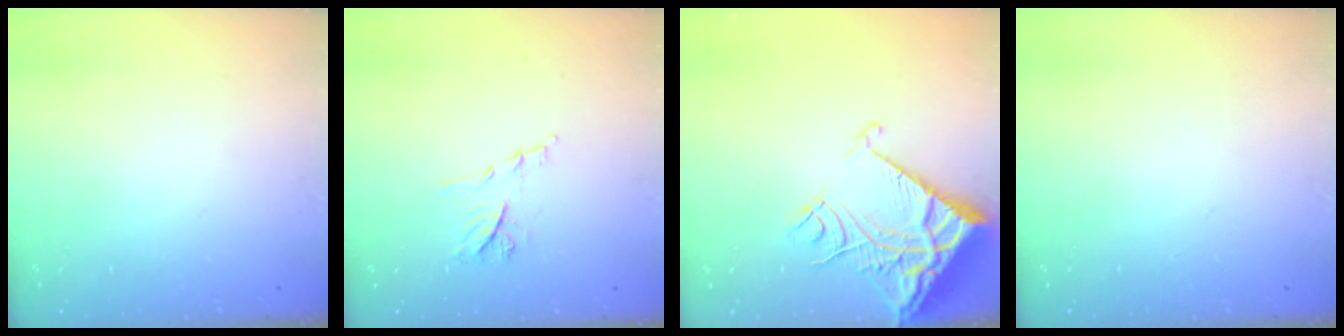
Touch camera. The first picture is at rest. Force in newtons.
{"total": 7.3, "press": 7.2, "slide": 0.9}
{"total": 12.8, "press": 12.7, "slide": 1.7}
{"total": 0.0}